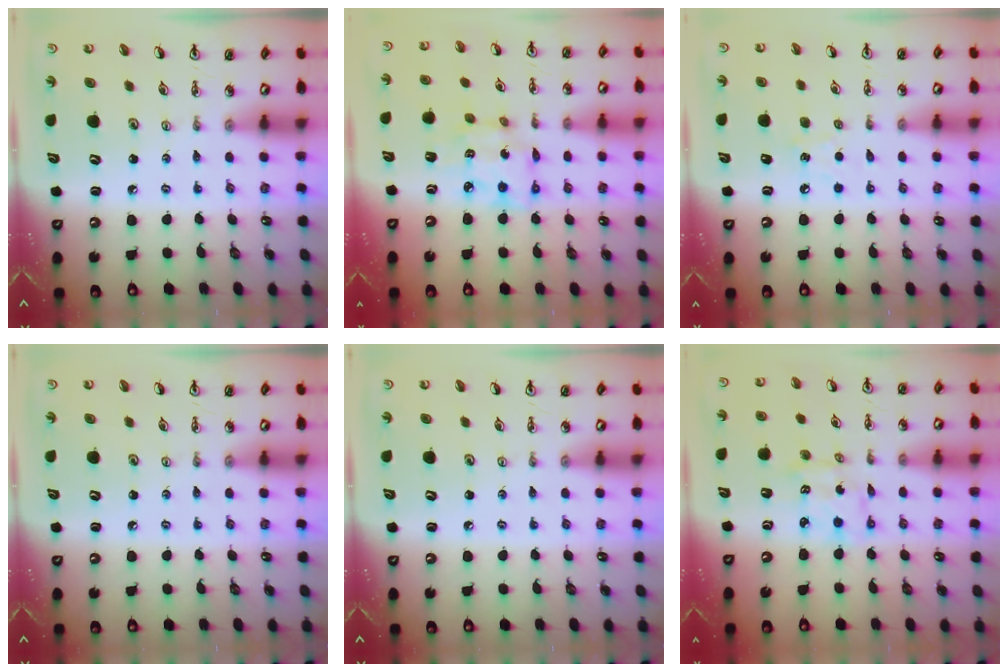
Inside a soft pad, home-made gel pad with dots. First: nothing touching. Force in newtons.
{"total": 9.1, "press": 9.1, "slide": 0.8}
{"total": 4.7, "press": 4.6, "slide": 0.7}
{"total": 0.0}
{"total": 0.0}
{"total": 2.4, "press": 2.4, "slide": 0.1}